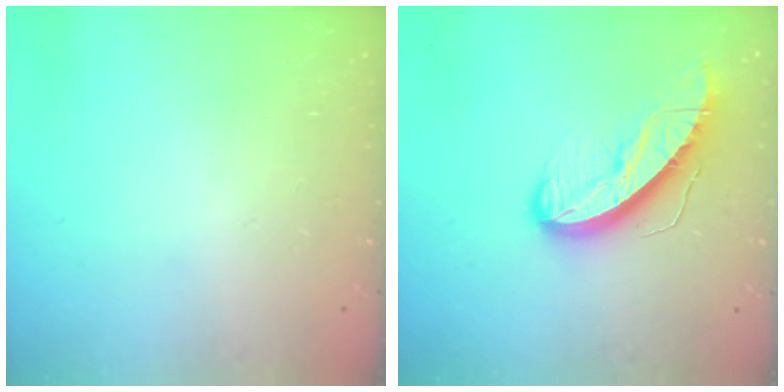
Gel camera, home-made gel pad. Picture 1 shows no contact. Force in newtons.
{"total": 11.2, "press": 11.2, "slide": 0.9}